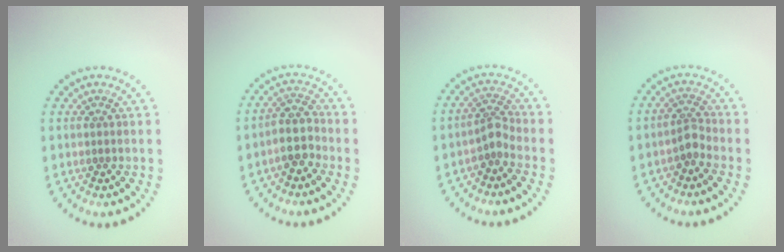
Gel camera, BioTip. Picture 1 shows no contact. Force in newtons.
{"total": 2.9, "press": 2.6, "slide": 1.3}
{"total": 1.9, "press": 1.3, "slide": 1.4}
{"total": 1.8, "press": 1.4, "slide": 1.2}